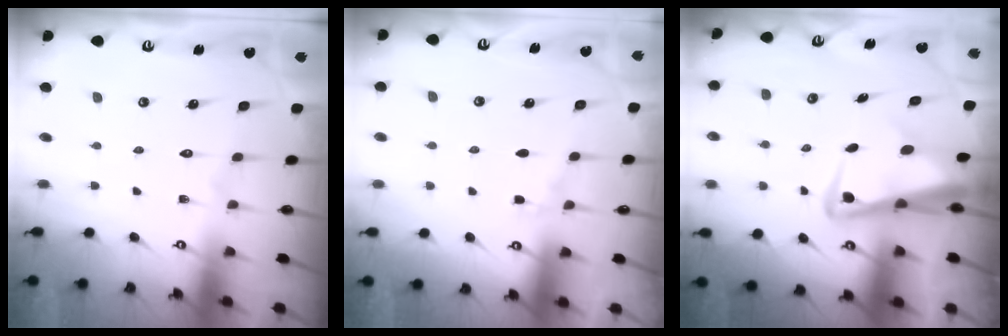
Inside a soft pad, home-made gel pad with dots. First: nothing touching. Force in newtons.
{"total": 2.8, "press": 2.7, "slide": 0.4}
{"total": 5.7, "press": 5.6, "slide": 1.2}